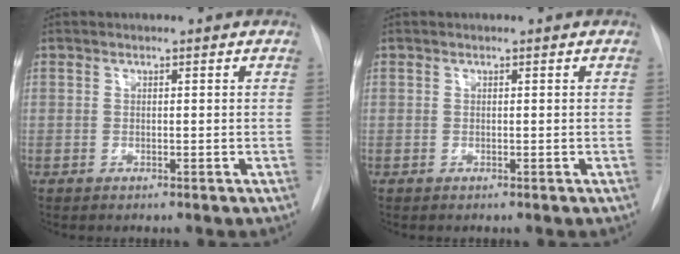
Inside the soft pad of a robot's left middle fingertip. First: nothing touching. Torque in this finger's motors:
{"motor_torque": [-0.20, -0.03, 0.02, 0.01]}